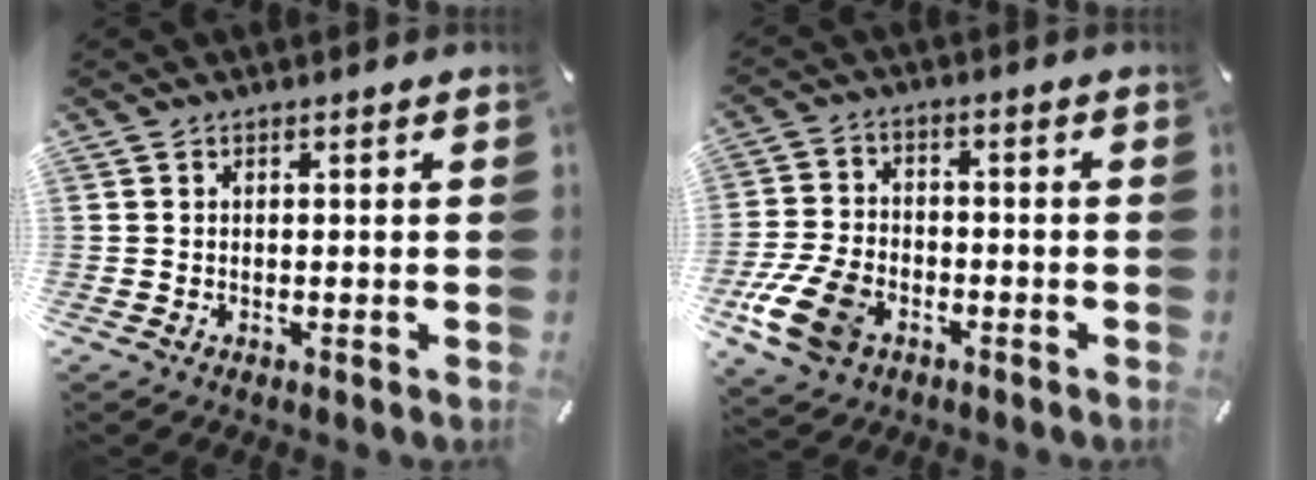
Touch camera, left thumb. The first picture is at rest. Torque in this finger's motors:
{"motor_torque": [0.99, 2.82, 0.30, 0.13, 0.36]}